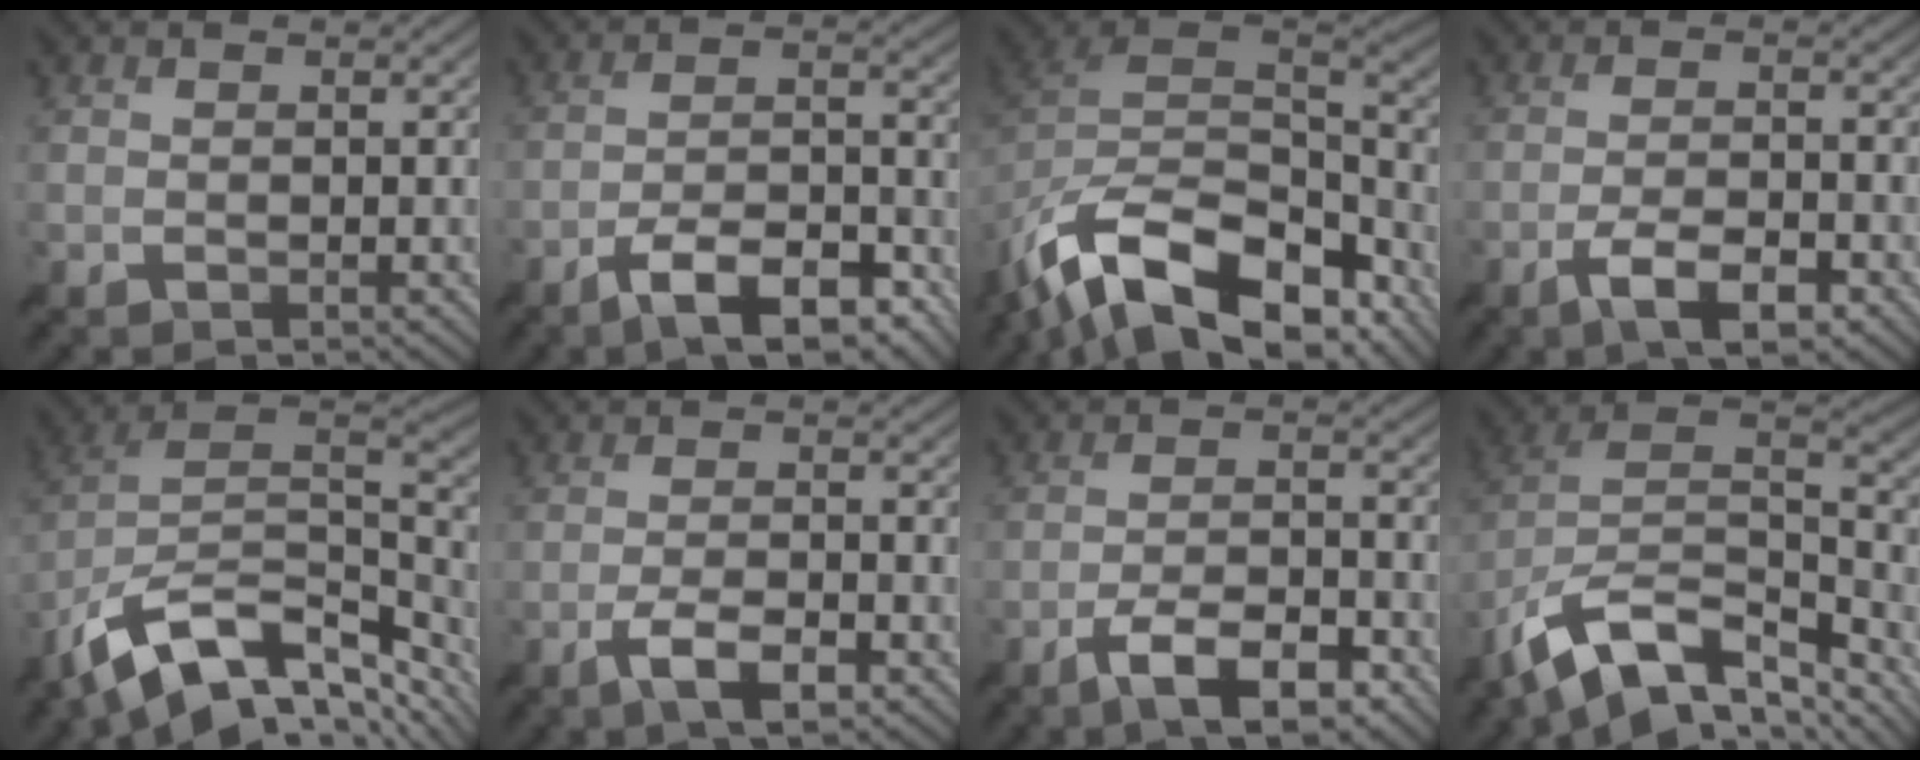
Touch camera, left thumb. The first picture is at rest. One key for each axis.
{"total": 10.7, "fx": -7.1, "fy": 3.3, "fz": 7.3, "tx": -0.122, "ty": 0.006, "tz": -0.127}
{"total": 16.9, "fx": -10.7, "fy": 9.0, "fz": 9.4, "tx": -0.221, "ty": -0.045, "tz": -0.160}
{"total": 5.9, "fx": -3.3, "fy": 1.6, "fz": 4.6, "tx": -0.088, "ty": 0.005, "tz": -0.057}
{"total": 15.3, "fx": -7.4, "fy": 8.0, "fz": 10.7, "tx": -0.240, "ty": -0.016, "tz": -0.124}
{"total": 5.1, "fx": -2.7, "fy": 1.4, "fz": 4.1, "tx": -0.083, "ty": 0.004, "tz": -0.049}
{"total": 8.2, "fx": -5.2, "fy": 2.5, "fz": 5.9, "tx": -0.103, "ty": 0.005, "tz": -0.092}
{"total": 14.6, "fx": -8.3, "fy": 7.5, "fz": 9.4, "tx": -0.223, "ty": -0.007, "tz": -0.139}